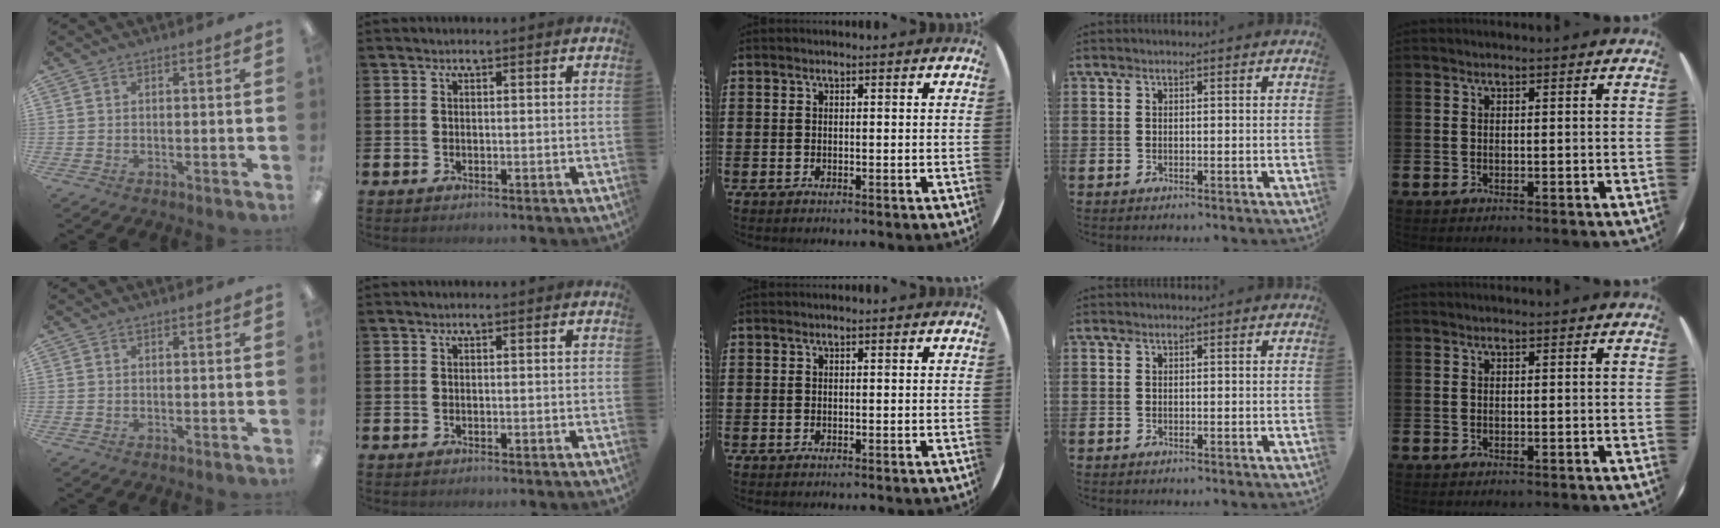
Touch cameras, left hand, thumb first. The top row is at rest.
{}